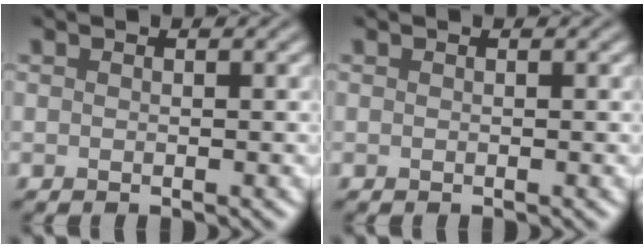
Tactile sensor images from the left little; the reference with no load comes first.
{"total": 0.0}